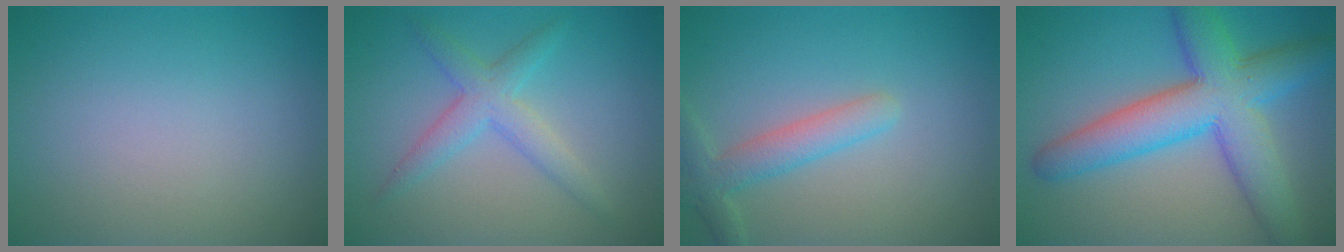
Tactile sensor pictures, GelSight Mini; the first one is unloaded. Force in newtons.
{"total": 3.1, "press": 3.1, "slide": 0.1}
{"total": 3.0, "press": 3.0, "slide": 0.2}
{"total": 9.1, "press": 9.1, "slide": 0.3}